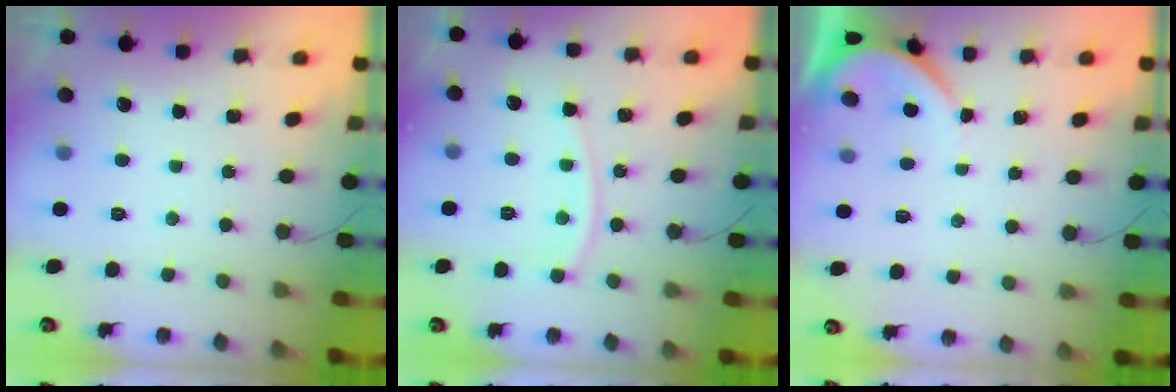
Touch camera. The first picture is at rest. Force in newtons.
{"total": 8.2, "press": 8.1, "slide": 1.1}
{"total": 2.9, "press": 2.8, "slide": 0.3}